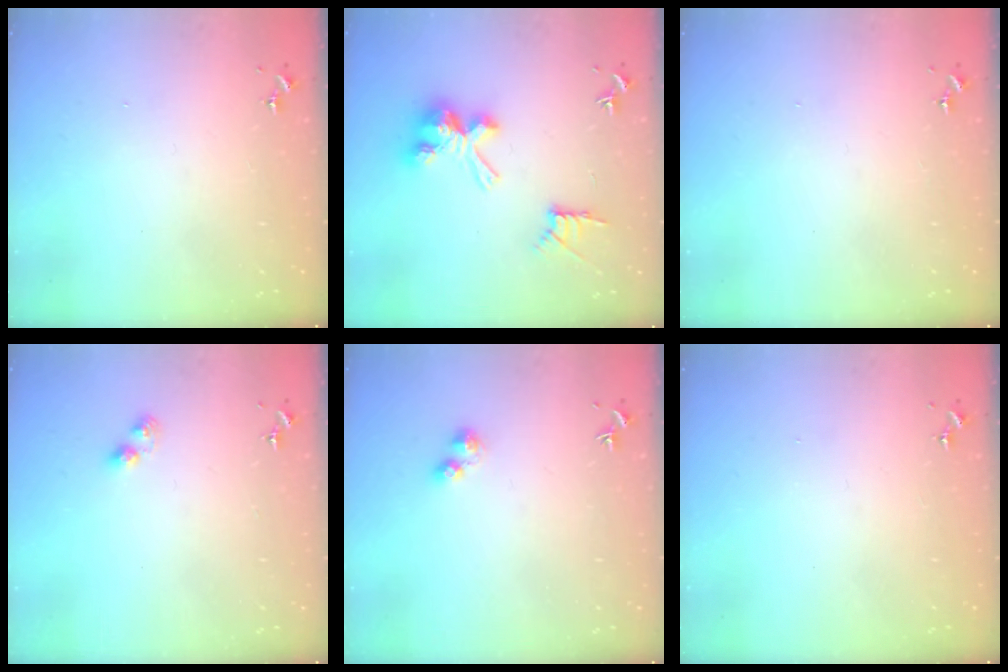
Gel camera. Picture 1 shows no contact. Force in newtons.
{"total": 12.7, "press": 12.7, "slide": 0.4}
{"total": 0.0}
{"total": 3.3, "press": 3.2, "slide": 0.5}
{"total": 3.5, "press": 3.4, "slide": 0.5}
{"total": 0.0}